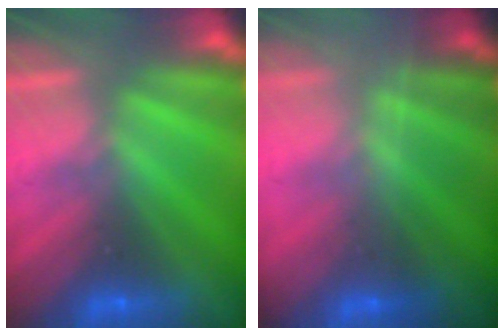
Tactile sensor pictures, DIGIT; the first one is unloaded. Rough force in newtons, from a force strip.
{"total": 1.8}